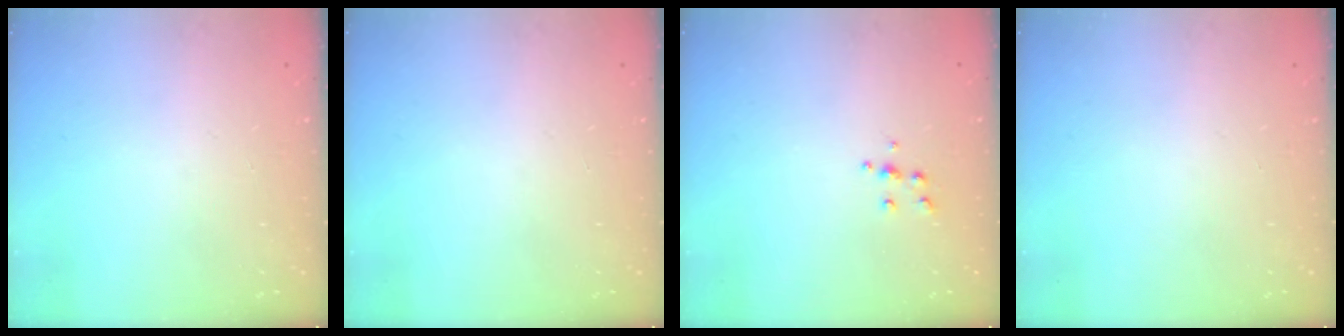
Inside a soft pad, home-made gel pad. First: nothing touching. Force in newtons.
{"total": 0.0}
{"total": 4.8, "press": 4.7, "slide": 0.6}
{"total": 0.0}